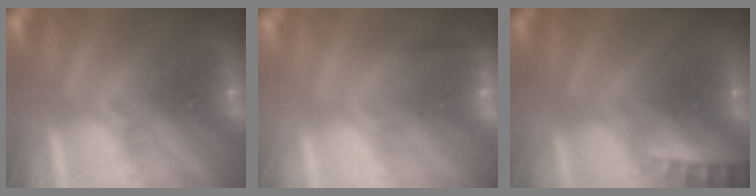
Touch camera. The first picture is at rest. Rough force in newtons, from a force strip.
{"total": 2.6}
{"total": 2.3}